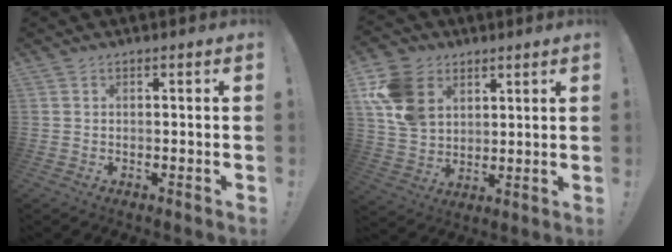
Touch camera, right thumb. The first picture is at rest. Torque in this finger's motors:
{"motor_torque": [0.02, 0.42, 0.54, 0.55, 0.13]}